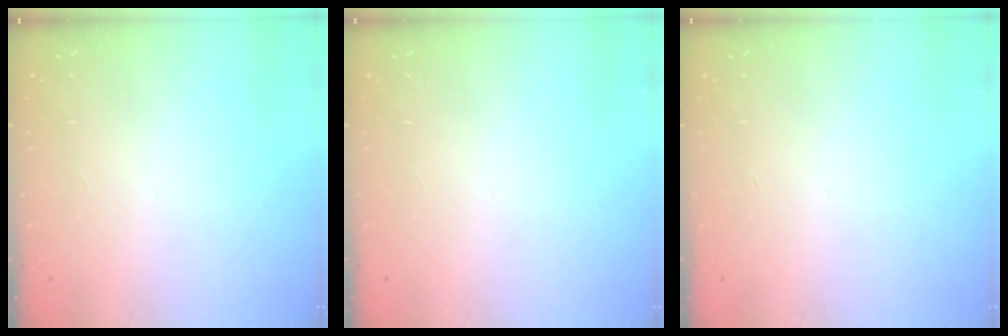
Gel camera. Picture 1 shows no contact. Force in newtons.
{"total": 0.0}
{"total": 0.0}